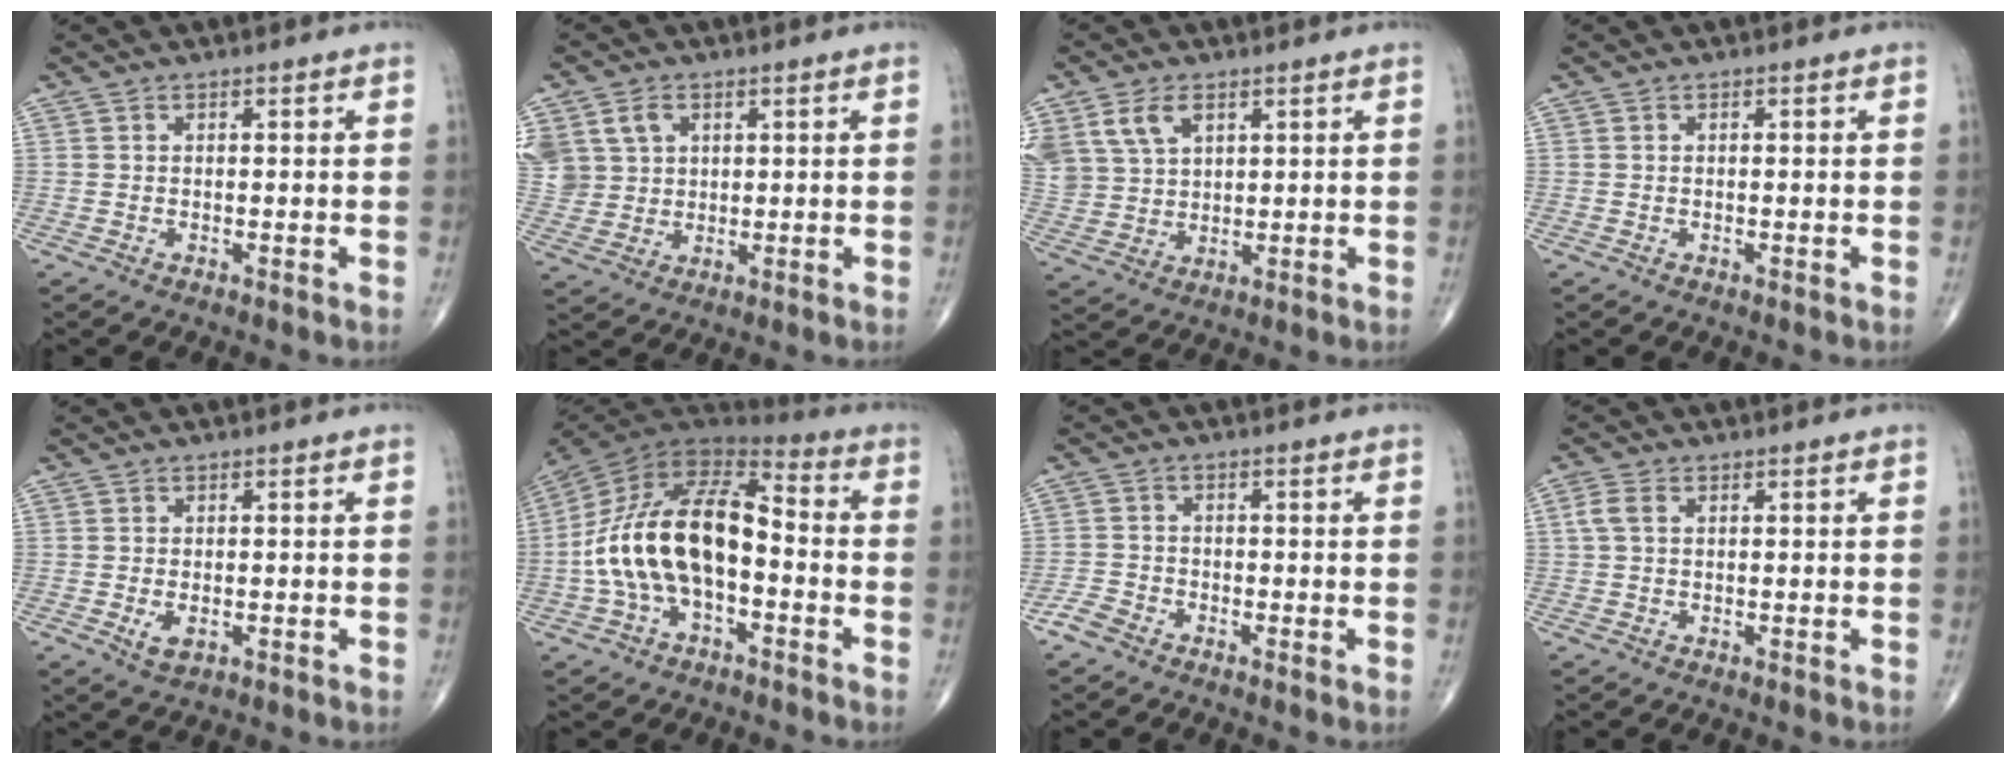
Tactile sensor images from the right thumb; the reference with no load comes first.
{"total": 11.4, "force": [4.0, 9.3, 5.2], "torque": [-0.113, 0.009, 0.092]}
{"total": 10.8, "force": [5.2, 7.3, 6.0], "torque": [-0.127, -0.004, 0.115]}
{"total": 0.0}
{"total": 2.9, "force": [-0.7, 1.7, 2.2], "torque": [-0.039, -0.004, -0.007]}
{"total": 19.9, "force": [-2.7, 10.7, 16.6], "torque": [-0.311, 0.045, -0.054]}
{"total": 2.8, "force": [-2.2, 1.4, 1.1], "torque": [-0.023, 0.001, -0.049]}
{"total": 2.6, "force": [0.5, 1.6, 1.9], "torque": [-0.053, 0.011, 0.010]}